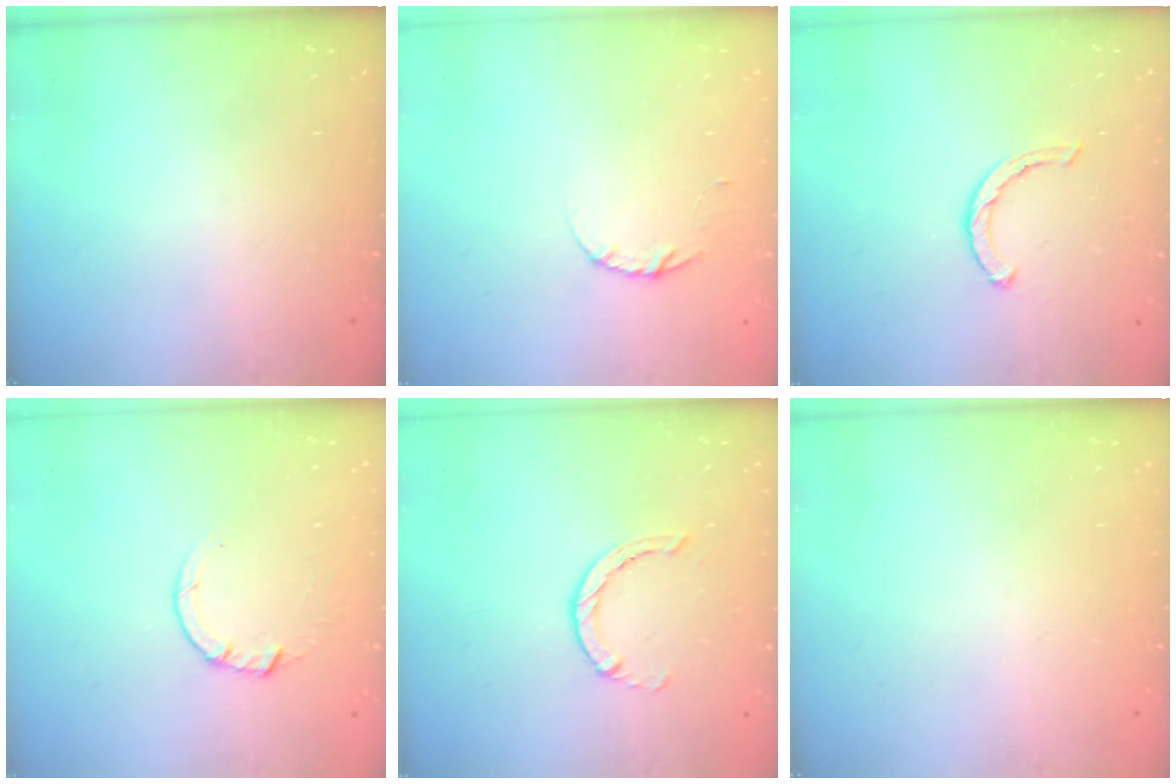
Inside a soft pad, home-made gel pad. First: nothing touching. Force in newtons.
{"total": 3.4, "press": 3.4, "slide": 0.4}
{"total": 2.1, "press": 2.1, "slide": 0.3}
{"total": 3.5, "press": 3.5, "slide": 0.4}
{"total": 1.4, "press": 1.4, "slide": 0.3}
{"total": 0.0}